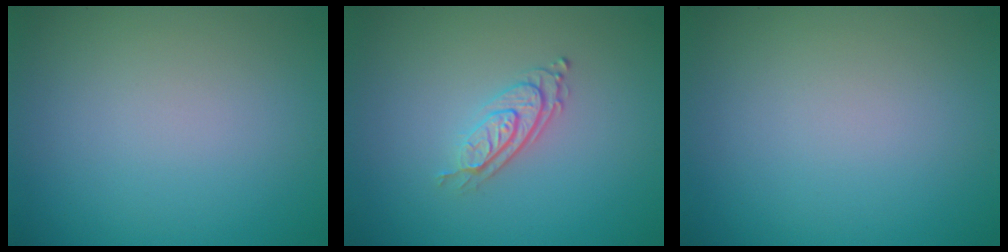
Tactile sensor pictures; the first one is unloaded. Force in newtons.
{"total": 2.8, "press": 2.0, "slide": 2.0}
{"total": 0.0}